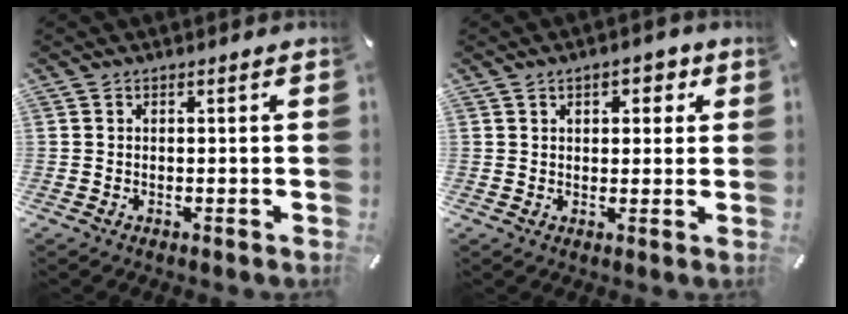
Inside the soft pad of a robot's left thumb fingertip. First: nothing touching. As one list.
[{"total": 4.8, "force": [1.9, 2.9, 3.3], "torque": [-0.038, -0.003, 0.024]}]